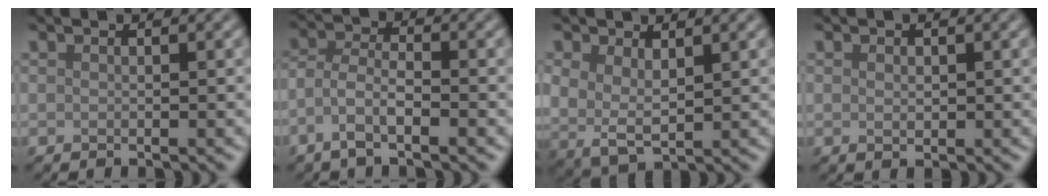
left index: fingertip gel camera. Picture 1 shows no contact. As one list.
[{"total": 3.1, "force": [-1.6, 0.9, 2.4], "torque": [-0.052, 0.005, -0.041]}, {"total": 3.1, "force": [1.2, 1.8, 2.2], "torque": [-0.051, -0.006, 0.025]}, {"total": 0.9, "force": [0.2, 0.6, 0.6], "torque": [-0.010, -0.002, 0.004]}]